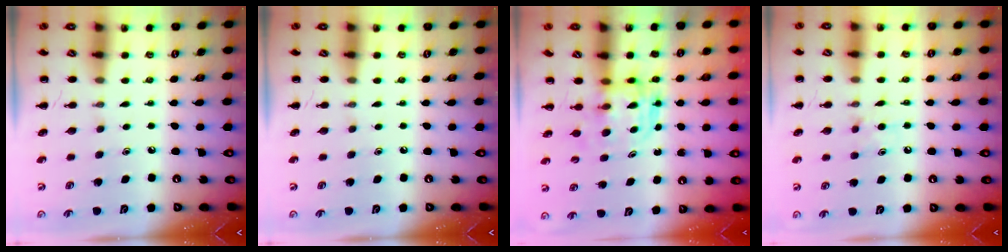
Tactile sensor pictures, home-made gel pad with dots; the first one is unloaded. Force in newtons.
{"total": 0.0}
{"total": 3.6, "press": 3.6, "slide": 0.2}
{"total": 5.7, "press": 5.4, "slide": 2.0}